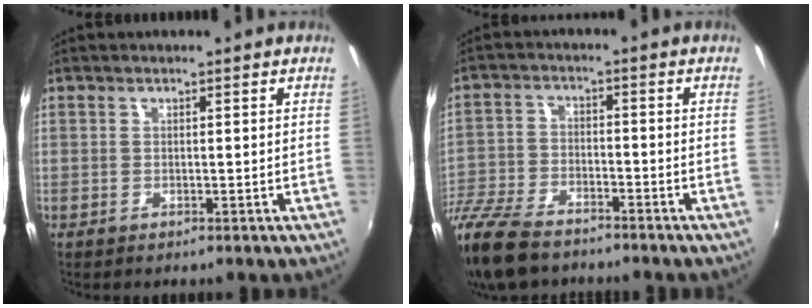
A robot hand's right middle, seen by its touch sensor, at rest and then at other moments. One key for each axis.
{"total": 15.4, "fx": -11.8, "fy": 6.3, "fz": 7.5, "tx": -0.195, "ty": -0.026, "tz": -0.232}